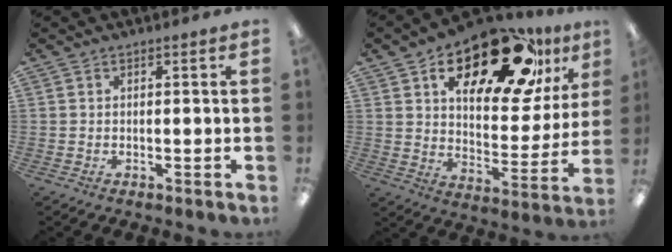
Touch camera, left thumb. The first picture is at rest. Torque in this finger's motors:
{"motor_torque": [0.39, 1.45, 1.29, -1.48, 0.13]}